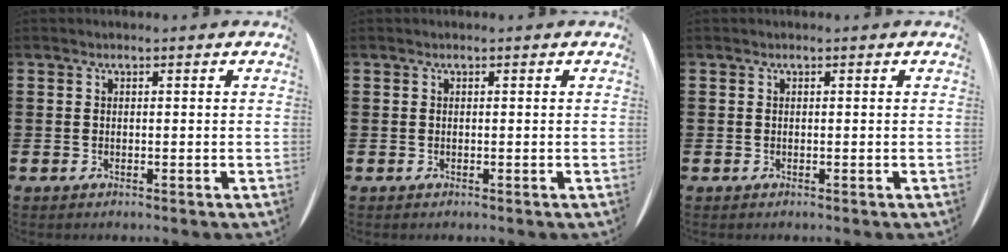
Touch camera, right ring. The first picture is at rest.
{"total": 0.0}
{"total": 0.0}